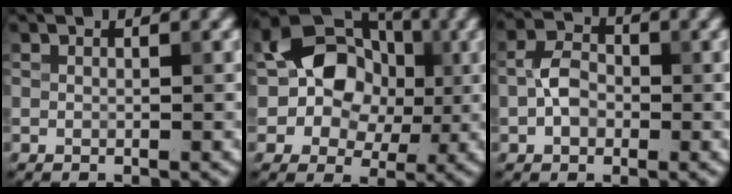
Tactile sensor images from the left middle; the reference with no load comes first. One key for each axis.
{"total": 7.8, "fx": 0.8, "fy": 6.4, "fz": 4.3, "tx": -0.054, "ty": 0.005, "tz": -0.004}
{"total": 3.1, "fx": -0.7, "fy": 2.3, "fz": 2.0, "tx": -0.036, "ty": 0.005, "tz": -0.020}